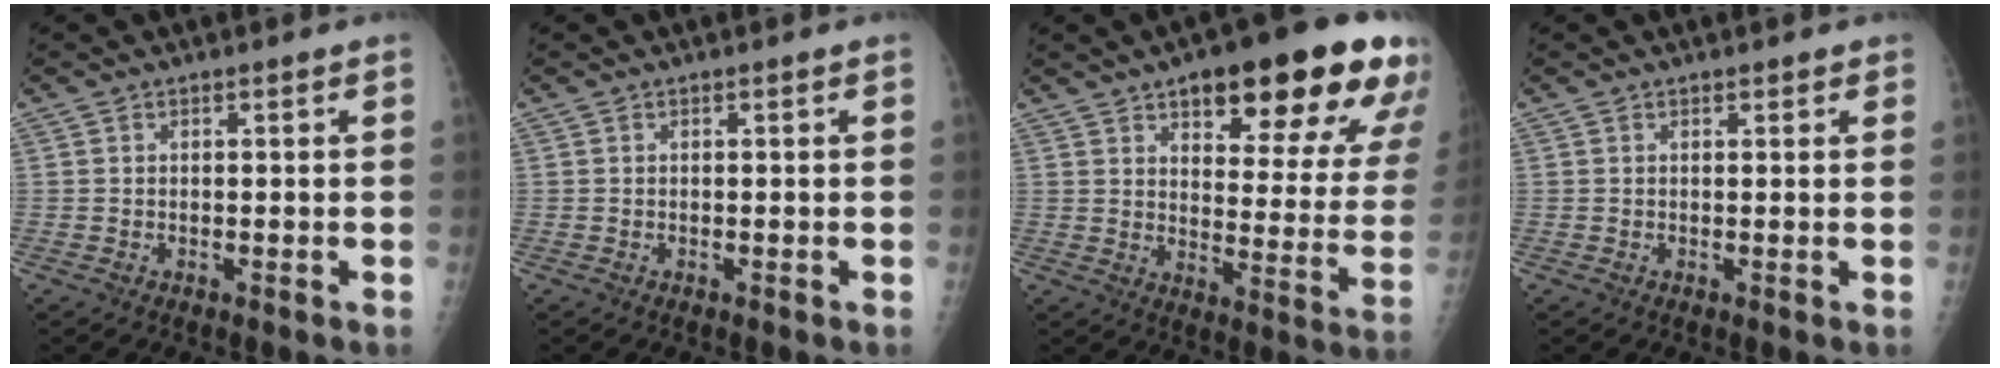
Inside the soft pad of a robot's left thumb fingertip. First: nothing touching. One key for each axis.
{"total": 0.0}
{"total": 25.0, "fx": 14.5, "fy": 8.4, "fz": 18.5, "tx": -0.196, "ty": -0.045, "tz": 0.193}
{"total": 1.2, "fx": 0.9, "fy": 0.6, "fz": 0.6, "tx": 0.000, "ty": -0.004, "tz": 0.009}